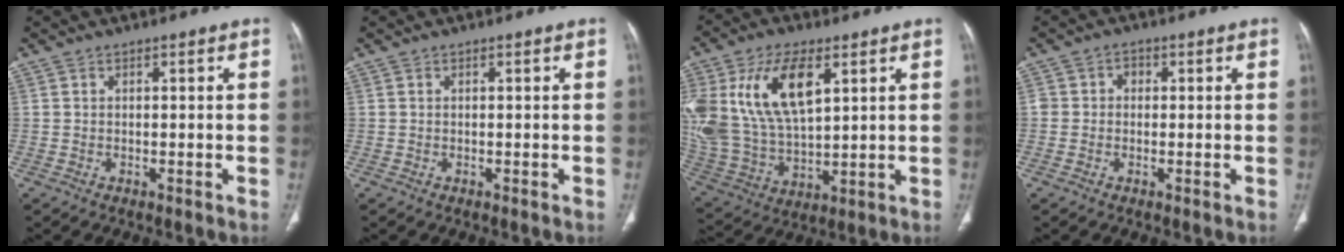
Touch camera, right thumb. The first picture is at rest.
{"total": 0.0}
{"total": 22.5, "force": [7.8, 11.9, 17.5], "torque": [-0.369, -0.016, 0.156]}
{"total": 2.3, "force": [0.1, 2.1, 0.9], "torque": [0.002, 0.009, -0.003]}